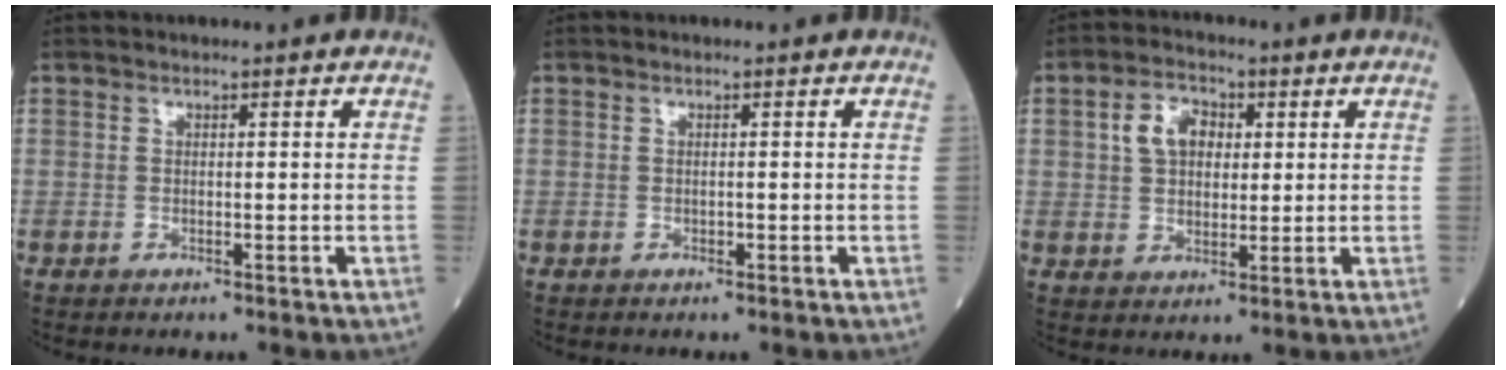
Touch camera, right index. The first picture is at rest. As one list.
[{"total": 0.0}, {"total": 6.2, "force": [1.8, 4.1, 4.2], "torque": [-0.083, 0.018, 0.035]}]